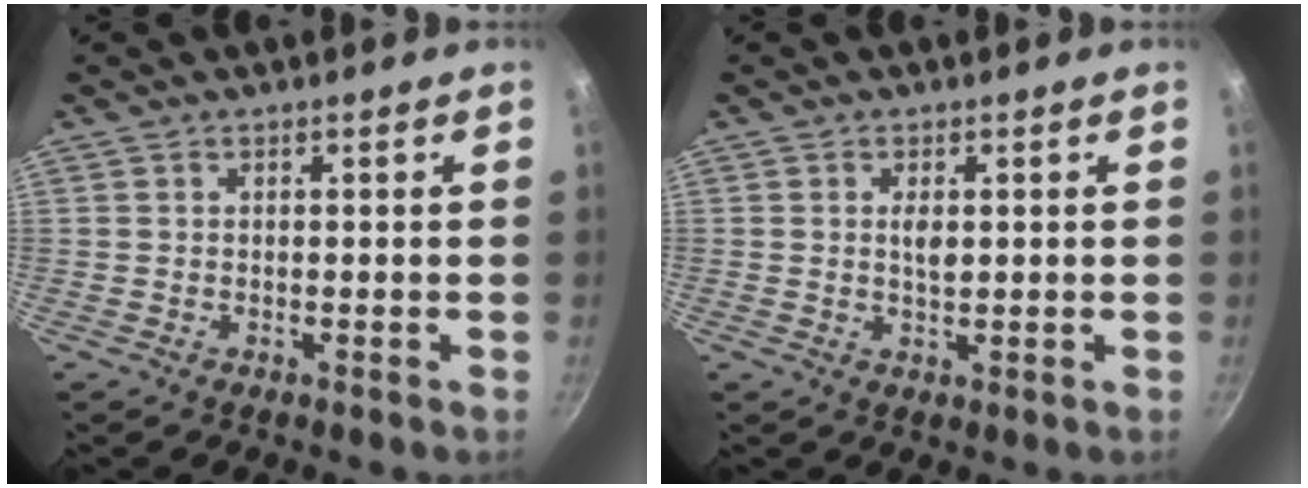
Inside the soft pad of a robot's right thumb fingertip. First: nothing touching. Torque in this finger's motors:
{"motor_torque": [0.30, 0.50, 0.52, -0.22, 0.00]}